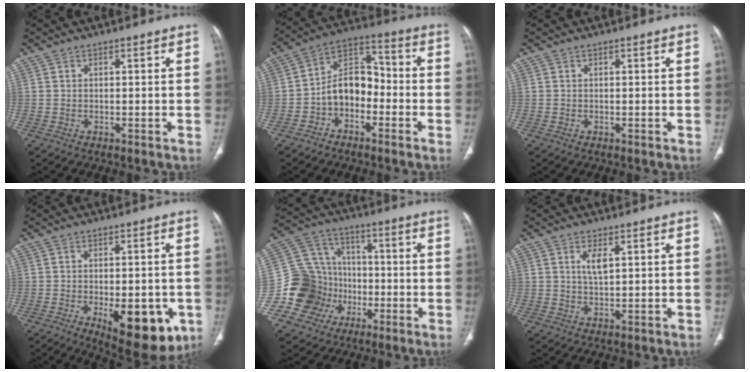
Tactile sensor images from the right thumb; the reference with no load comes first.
{"total": 10.0, "force": [-3.1, 7.1, 6.3], "torque": [-0.083, 0.050, -0.069]}
{"total": 0.0}
{"total": 14.6, "force": [-5.0, 6.7, 12.0], "torque": [-0.137, -0.004, -0.050]}
{"total": 15.2, "force": [-4.8, 13.7, 4.6], "torque": [-0.058, 0.066, -0.078]}
{"total": 3.1, "force": [1.2, 1.2, 2.6], "torque": [-0.052, -0.007, 0.025]}